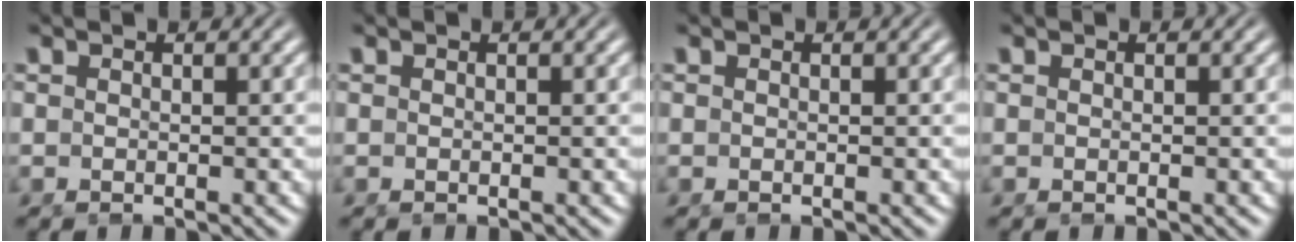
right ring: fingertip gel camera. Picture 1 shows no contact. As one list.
[{"total": 0.0}, {"total": 0.0}, {"total": 0.0}]